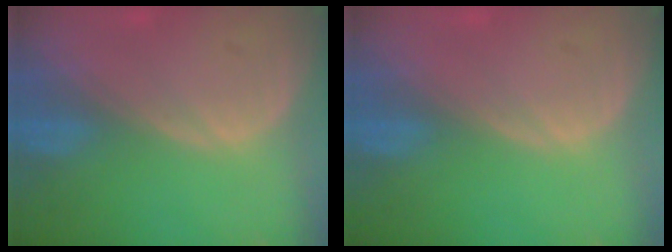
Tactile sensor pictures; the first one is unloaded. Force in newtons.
{"total": 0.0}